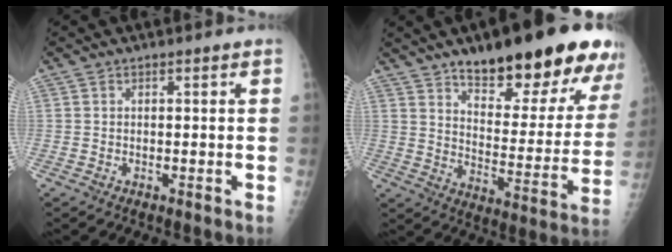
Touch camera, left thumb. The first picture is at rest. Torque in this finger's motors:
{"motor_torque": [0.58, 0.55, 1.46, -1.31, 0.25]}